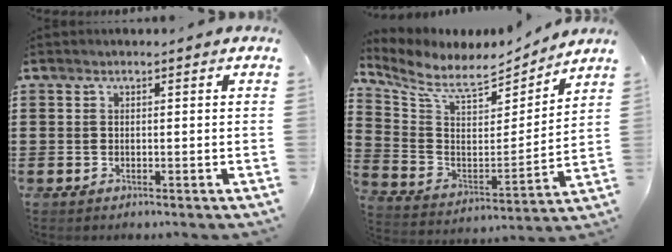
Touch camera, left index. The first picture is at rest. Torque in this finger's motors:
{"motor_torque": [1.43, -0.71, 0.11, 0.06]}